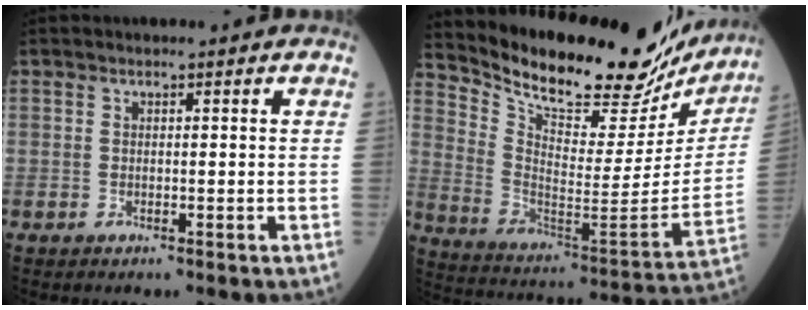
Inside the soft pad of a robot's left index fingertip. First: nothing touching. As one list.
[{"total": 25.6, "force": [23.0, 6.6, 9.2], "torque": [-0.159, -0.060, 0.326]}]